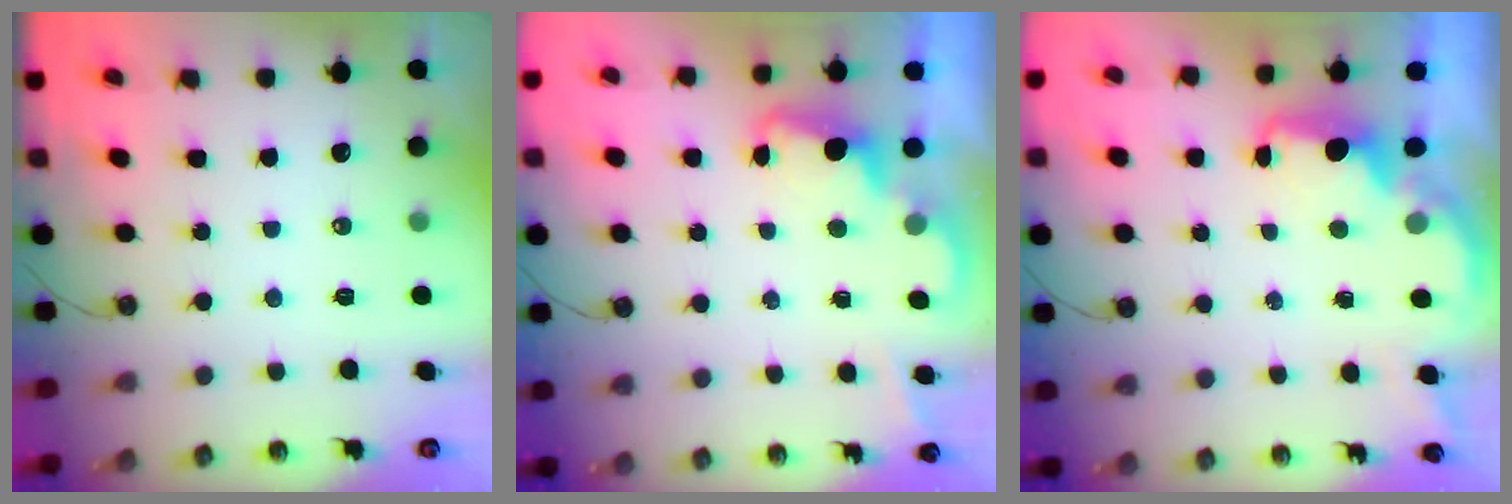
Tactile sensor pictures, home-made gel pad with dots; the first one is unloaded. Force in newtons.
{"total": 2.5, "press": 2.4, "slide": 0.5}
{"total": 2.1, "press": 2.0, "slide": 0.8}